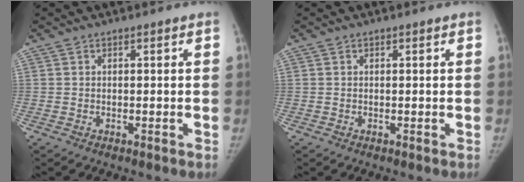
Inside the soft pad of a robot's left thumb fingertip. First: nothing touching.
{"total": 0.0}